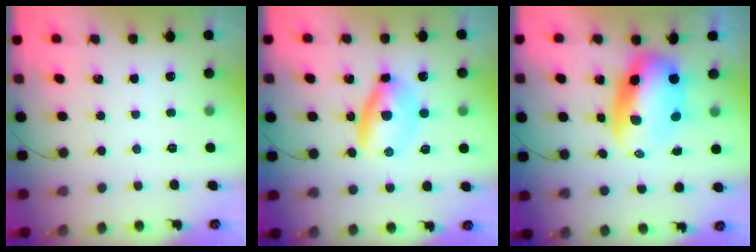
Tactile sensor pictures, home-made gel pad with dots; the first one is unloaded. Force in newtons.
{"total": 6.2, "press": 6.1, "slide": 1.1}
{"total": 9.6, "press": 9.2, "slide": 2.8}